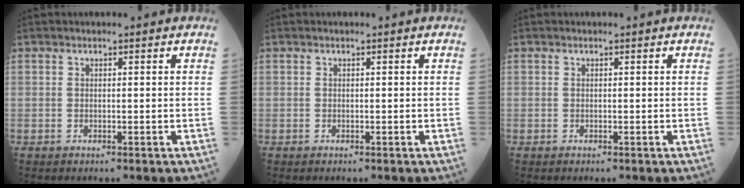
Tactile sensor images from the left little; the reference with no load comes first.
{"total": 0.0}
{"total": 0.0}